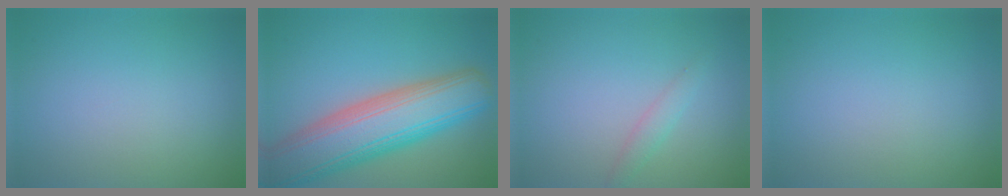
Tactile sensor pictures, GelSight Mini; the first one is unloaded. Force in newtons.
{"total": 11.0, "press": 10.9, "slide": 1.1}
{"total": 1.3, "press": 1.3, "slide": 0.0}
{"total": 0.0}